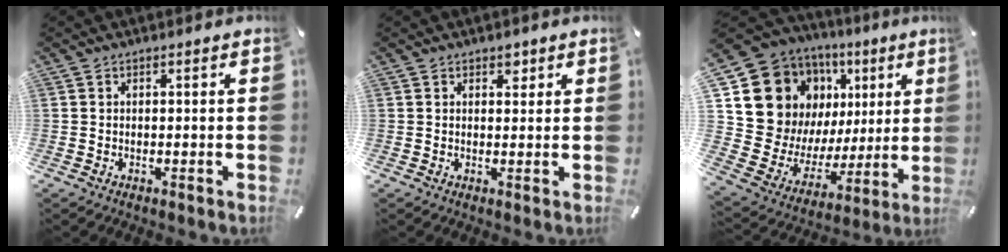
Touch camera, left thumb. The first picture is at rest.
{"total": 1.9, "force": [1.0, 1.3, 0.8], "torque": [-0.002, -0.004, 0.014]}
{"total": 18.4, "force": [7.7, 14.8, 7.8], "torque": [-0.130, -0.067, 0.162]}